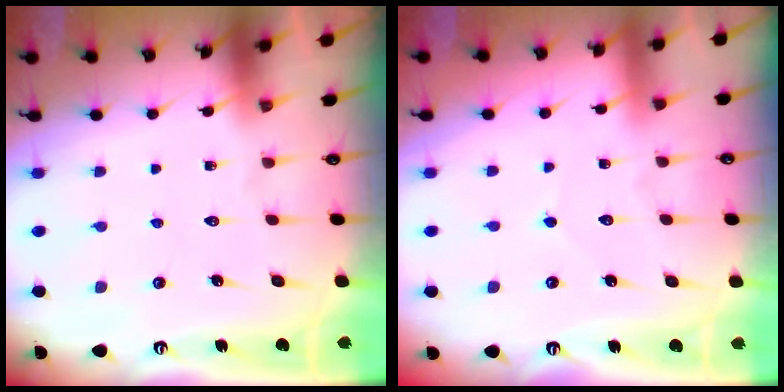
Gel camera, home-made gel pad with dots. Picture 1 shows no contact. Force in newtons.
{"total": 2.8, "press": 2.8, "slide": 0.3}